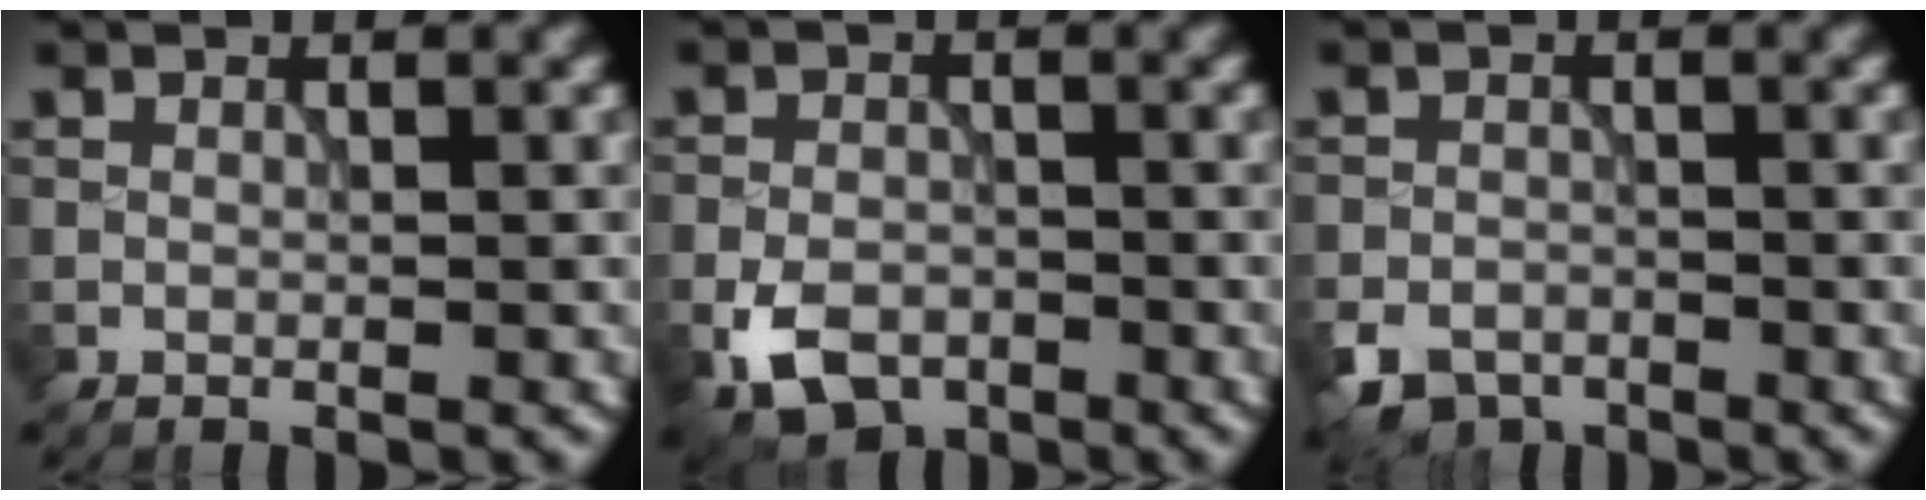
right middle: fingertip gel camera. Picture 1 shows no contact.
{"total": 4.9, "force": [-2.5, 3.2, 2.8], "torque": [-0.054, -0.005, -0.053]}
{"total": 4.2, "force": [-2.9, 2.4, 1.7], "torque": [-0.032, -0.006, -0.061]}